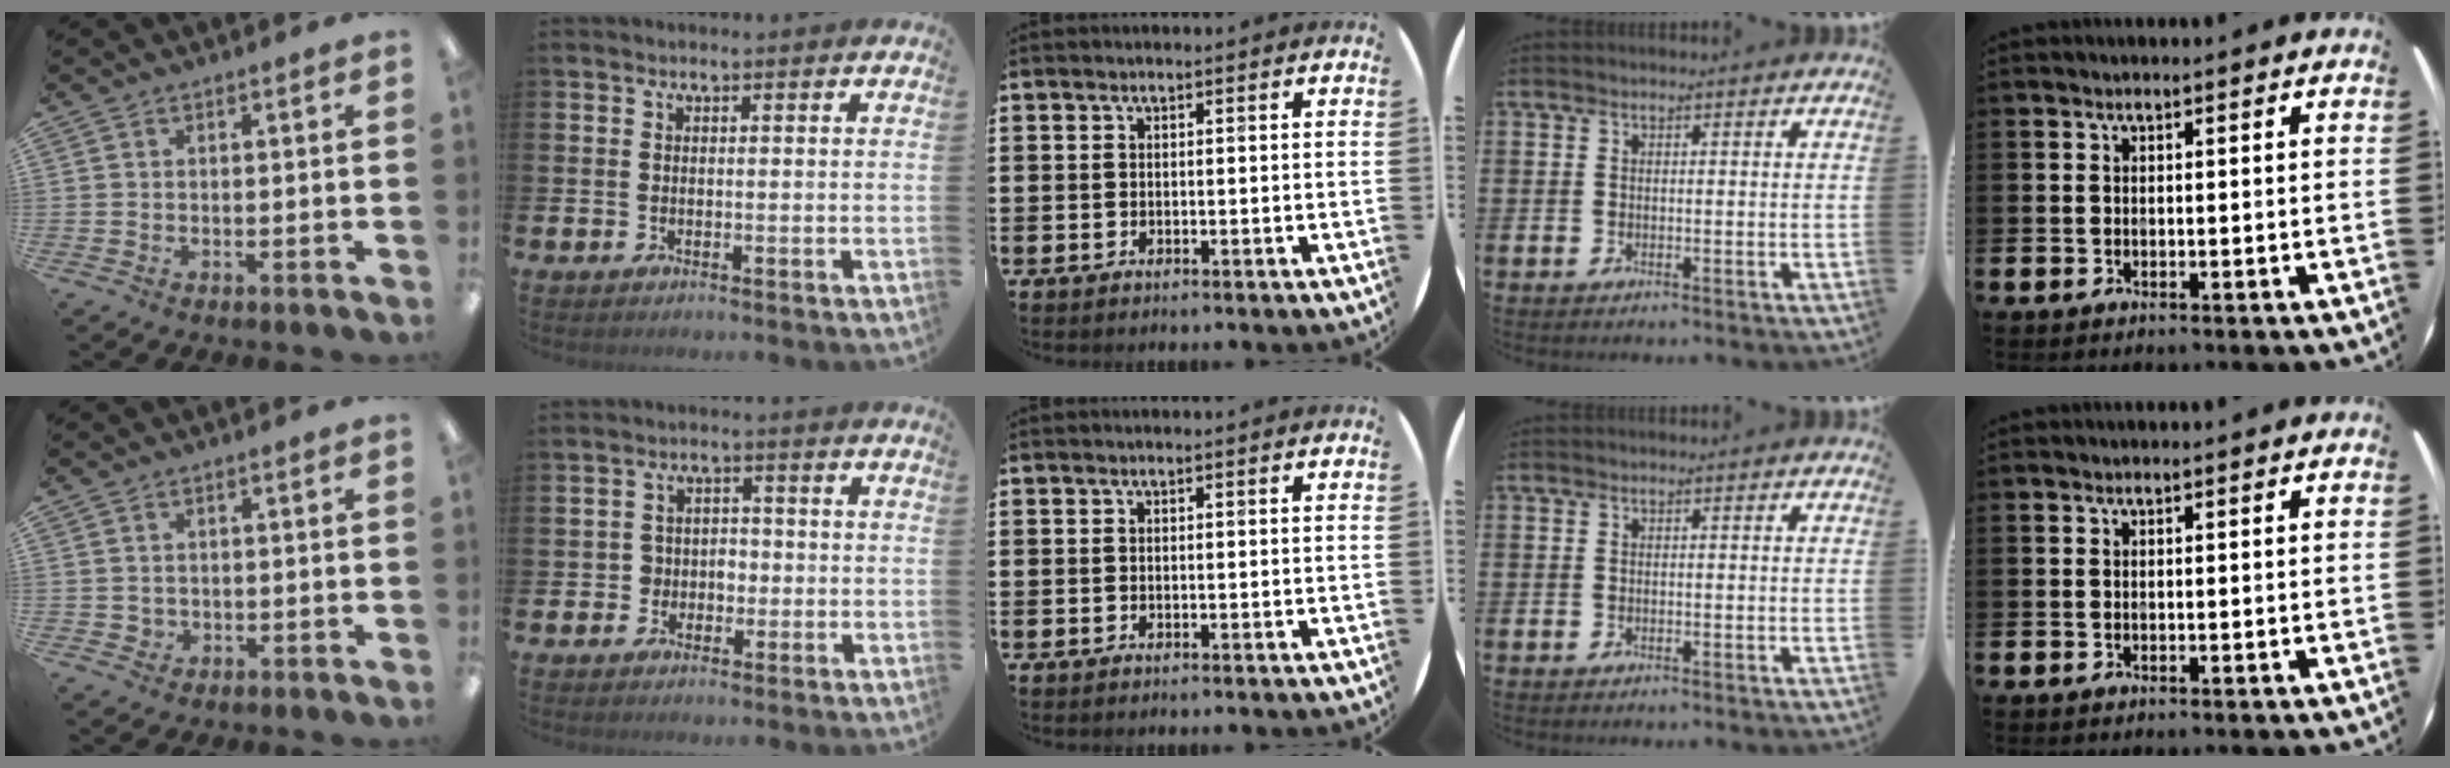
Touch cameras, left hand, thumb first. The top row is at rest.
{"thumb": {"total": 1.8, "force": [0.2, 1.7, 0.4], "torque": [-0.010, 0.003, 0.002]}, "index": {"total": 2.9, "force": [-0.9, 2.7, 0.5], "torque": [-0.021, 0.008, -0.025]}}